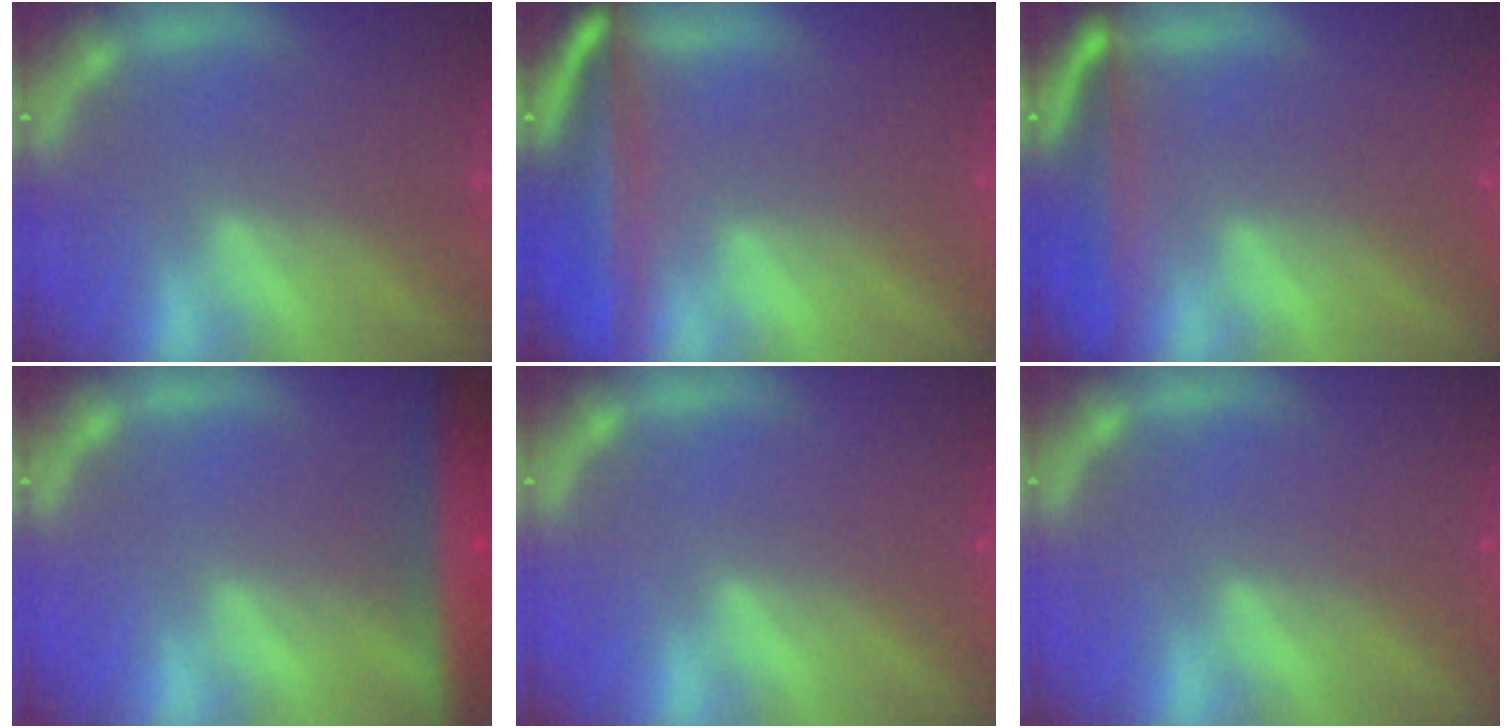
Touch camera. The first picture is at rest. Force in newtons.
{"total": 9.0}
{"total": 5.5}
{"total": 7.4}
{"total": 0.0}
{"total": 0.0}